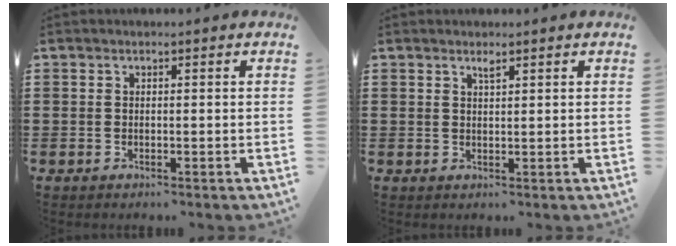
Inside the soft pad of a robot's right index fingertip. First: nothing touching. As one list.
[{"total": 1.1, "force": [0.8, 0.1, 0.7], "torque": [-0.015, -0.001, 0.015]}]